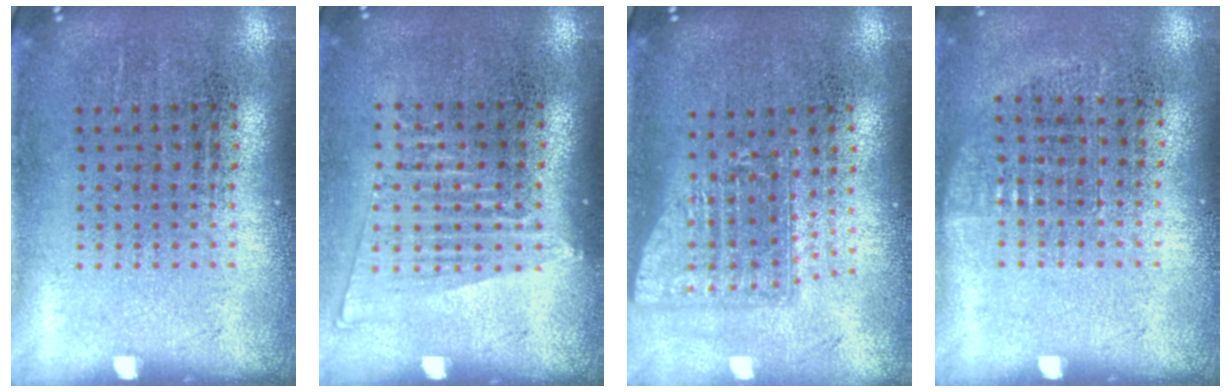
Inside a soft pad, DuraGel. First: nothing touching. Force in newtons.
{"total": 1.3, "press": 1.2, "slide": 0.7}
{"total": 1.6, "press": 1.2, "slide": 1.0}
{"total": 0.7, "press": 0.6, "slide": 0.3}